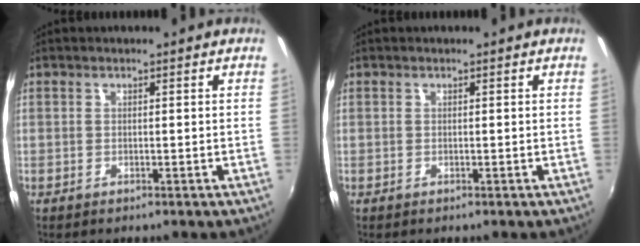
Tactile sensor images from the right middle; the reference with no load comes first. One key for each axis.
{"total": 0.0}